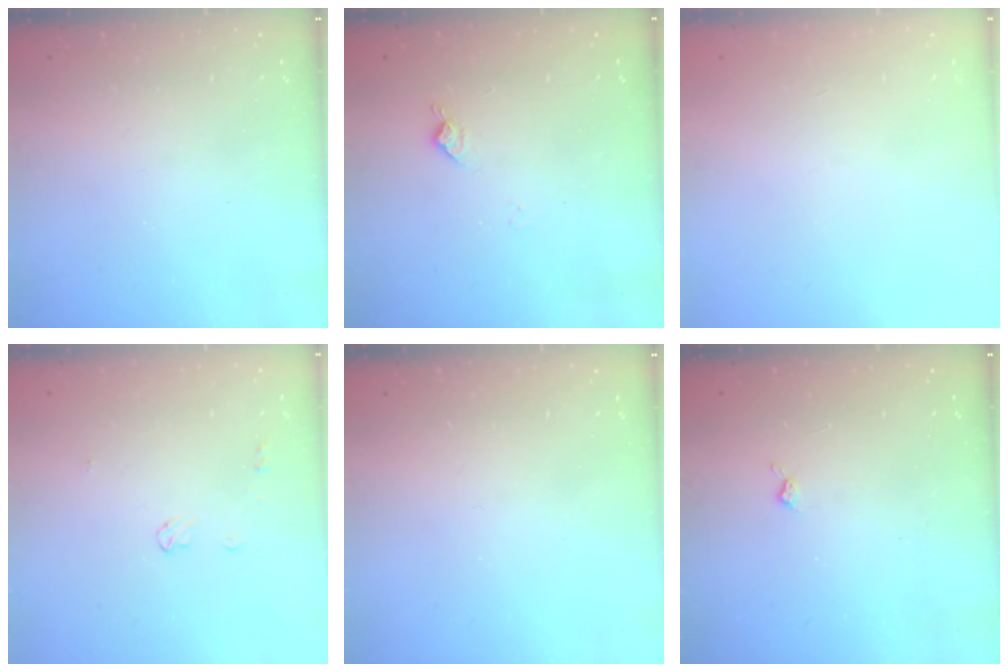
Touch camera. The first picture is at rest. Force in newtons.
{"total": 6.0, "press": 5.9, "slide": 0.9}
{"total": 0.0}
{"total": 5.3, "press": 5.3, "slide": 0.2}
{"total": 0.0}
{"total": 2.8, "press": 2.7, "slide": 0.5}